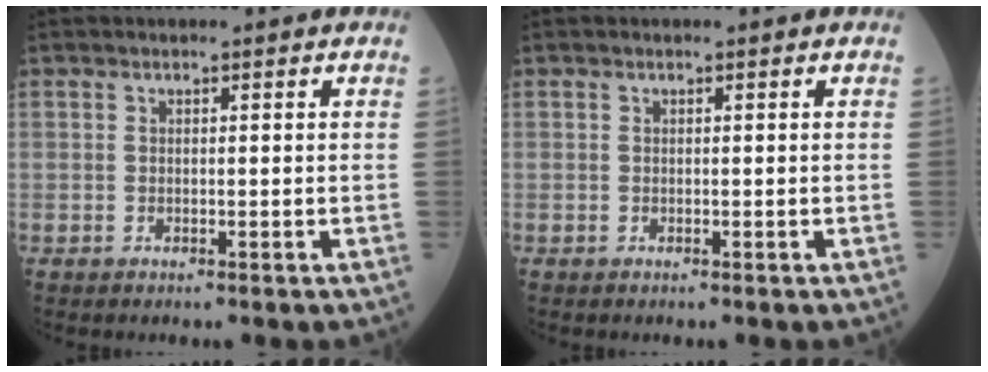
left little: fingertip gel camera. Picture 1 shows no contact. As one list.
[{"total": 0.0}]